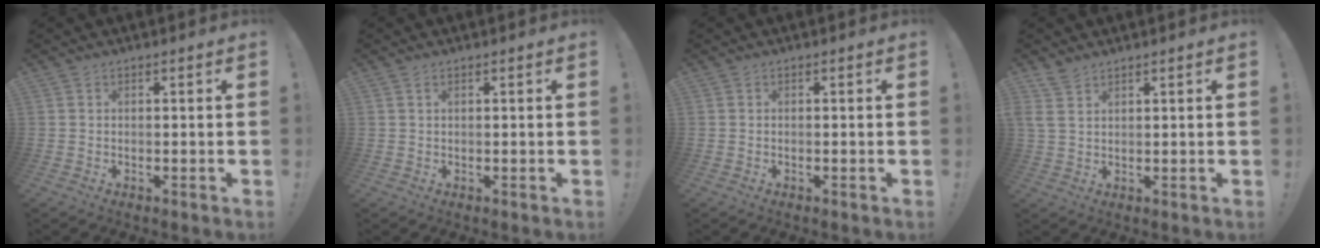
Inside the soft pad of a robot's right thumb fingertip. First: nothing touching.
{"total": 0.7, "force": [0.4, 0.3, 0.4], "torque": [-0.001, -0.002, 0.005]}
{"total": 0.0}
{"total": 4.5, "force": [3.2, 2.2, 2.2], "torque": [-0.042, -0.010, 0.063]}